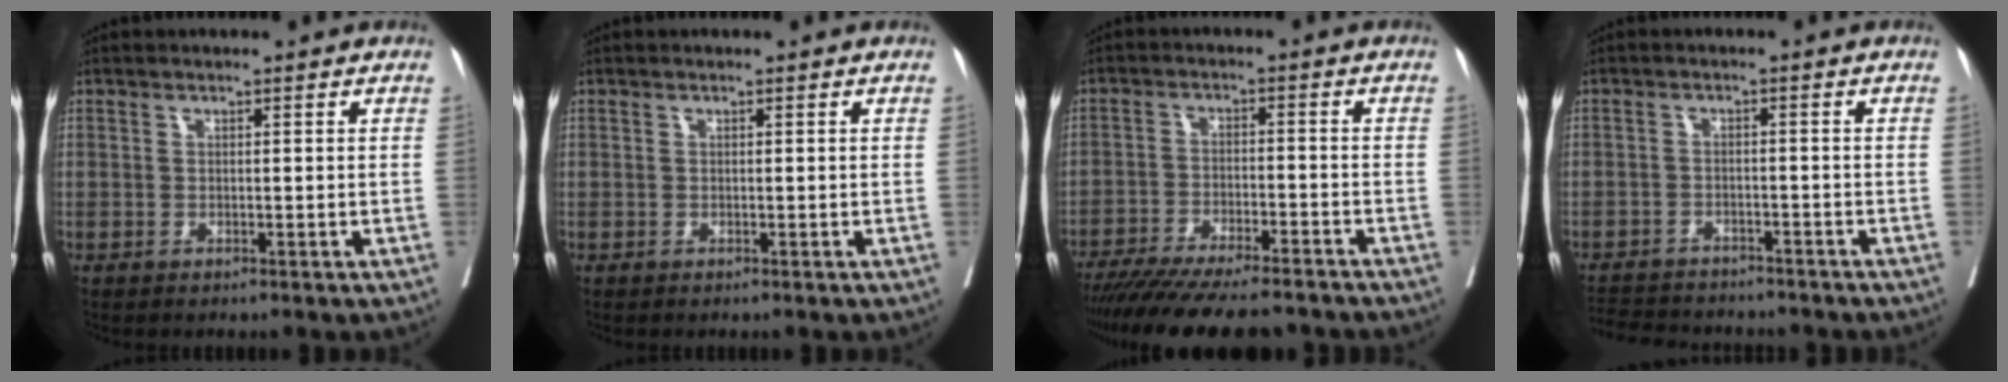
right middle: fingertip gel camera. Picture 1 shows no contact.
{"total": 0.0}
{"total": 18.2, "force": [-16.0, 2.3, 8.2], "torque": [-0.137, -0.032, -0.235]}
{"total": 11.3, "force": [-10.3, 2.9, 3.6], "torque": [-0.077, -0.004, -0.140]}